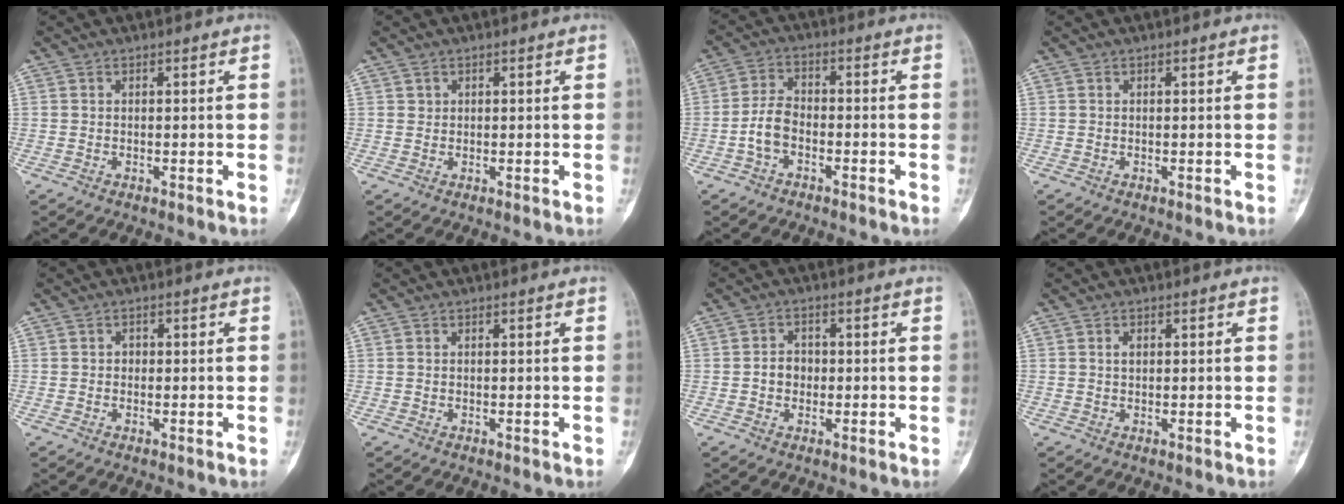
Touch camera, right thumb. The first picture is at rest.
{"total": 0.8, "force": [0.4, 0.6, 0.1], "torque": [0.009, 0.001, 0.005]}
{"total": 5.3, "force": [-2.1, 3.3, 3.7], "torque": [-0.070, 0.024, -0.048]}
{"total": 0.0}
{"total": 1.0, "force": [0.0, 0.9, 0.5], "torque": [0.002, 0.004, -0.005]}
{"total": 0.0}
{"total": 3.5, "force": [-0.4, 2.9, 1.8], "torque": [-0.015, 0.011, -0.012]}
{"total": 1.3, "force": [0.4, 0.9, 0.9], "torque": [-0.010, 0.001, 0.006]}